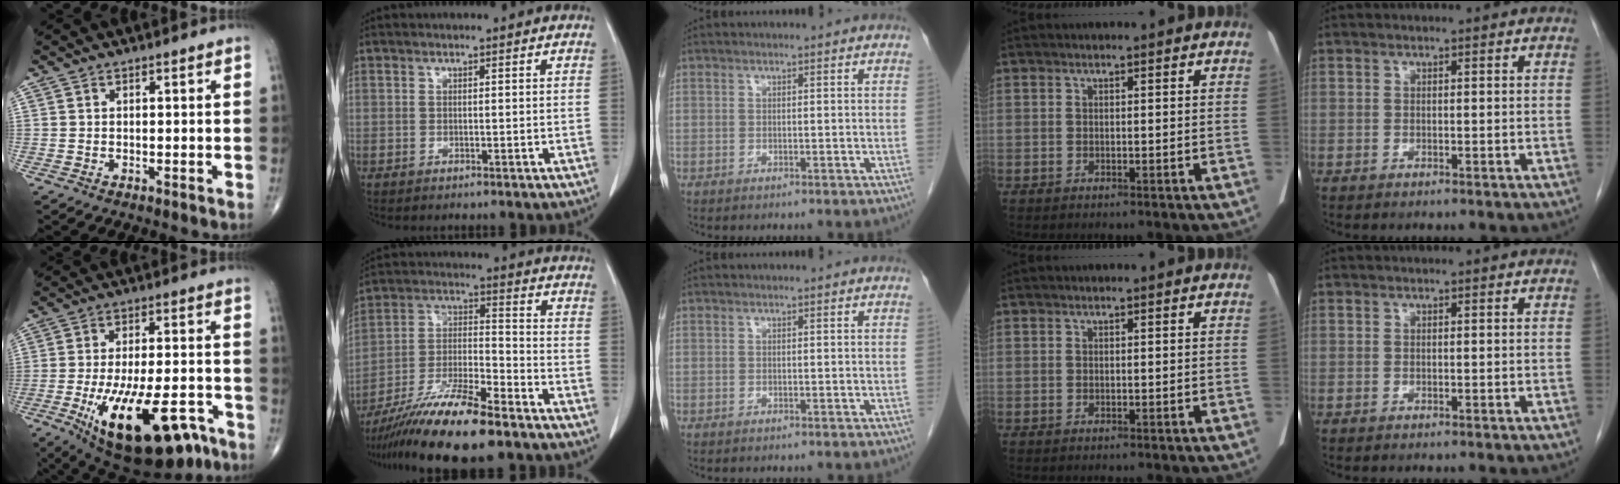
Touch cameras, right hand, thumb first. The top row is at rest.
{"thumb": {"total": 22.4, "force": [-11.0, 9.1, 17.3], "torque": [-0.258, 0.028, -0.155]}, "index": {"total": 16.1, "force": [-12.1, 1.8, 10.6], "torque": [-0.212, -0.026, -0.219]}}